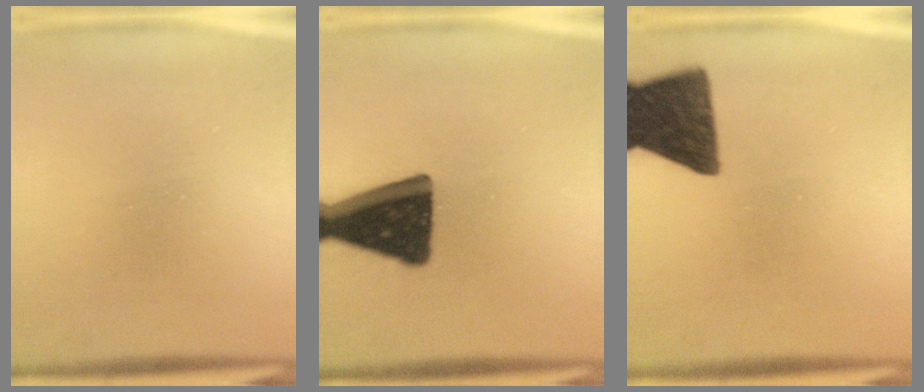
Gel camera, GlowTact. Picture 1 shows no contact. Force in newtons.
{"total": 17.7}
{"total": 14.4}